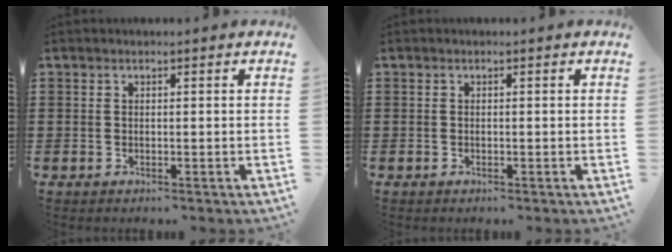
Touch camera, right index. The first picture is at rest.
{"total": 0.0}